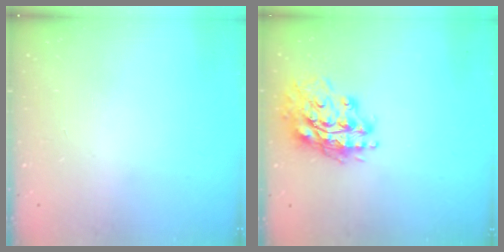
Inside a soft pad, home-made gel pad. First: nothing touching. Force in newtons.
{"total": 18.0, "press": 17.8, "slide": 2.5}